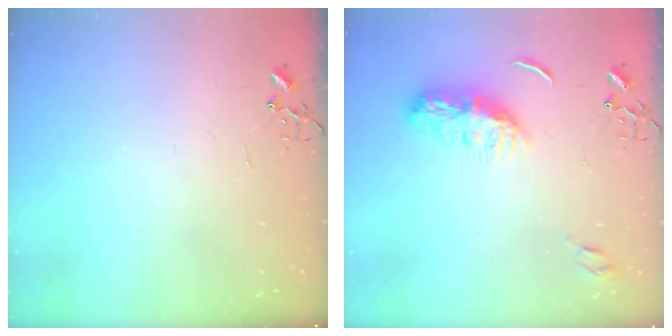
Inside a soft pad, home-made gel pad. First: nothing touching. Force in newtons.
{"total": 9.4, "press": 9.4, "slide": 0.4}